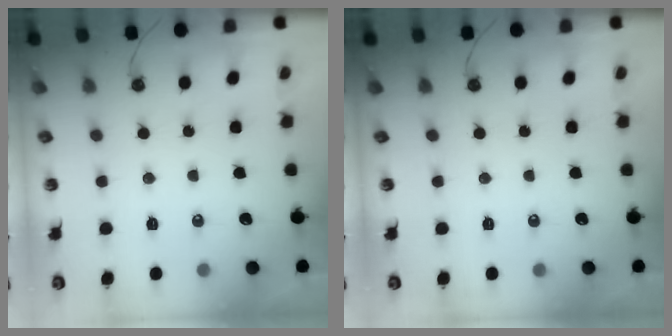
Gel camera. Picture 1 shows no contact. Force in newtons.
{"total": 0.0}